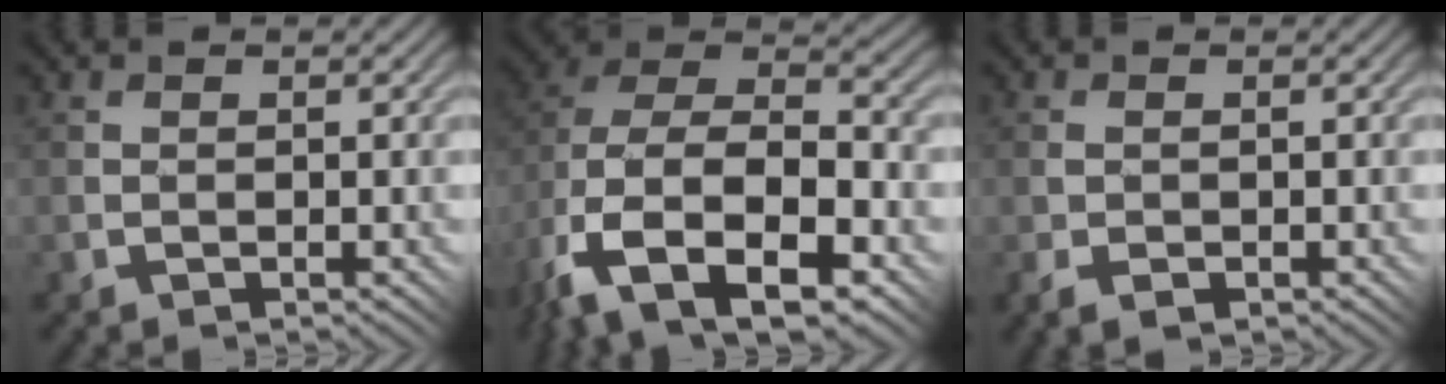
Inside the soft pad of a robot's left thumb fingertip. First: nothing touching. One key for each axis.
{"total": 15.3, "fx": -7.0, "fy": 8.8, "fz": 10.3, "tx": -0.216, "ty": -0.026, "tz": -0.112}
{"total": 1.8, "fx": -0.7, "fy": 1.0, "fz": 1.3, "tx": -0.029, "ty": -0.003, "tz": -0.017}